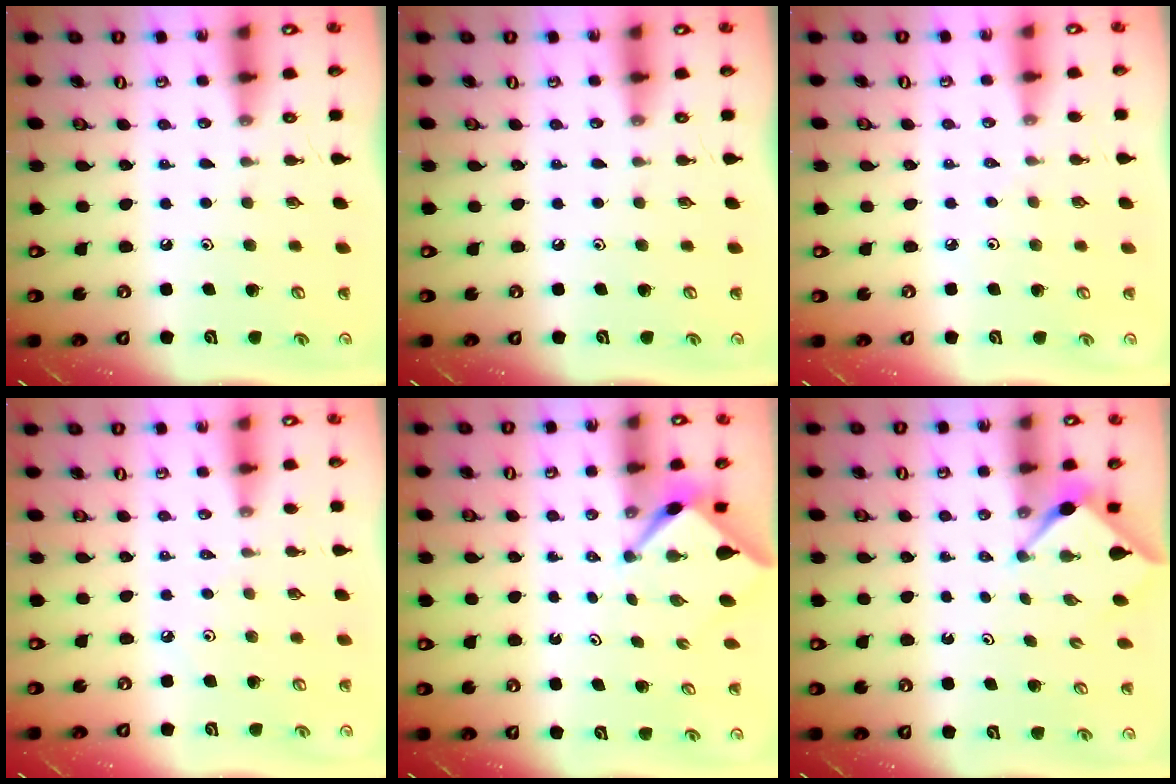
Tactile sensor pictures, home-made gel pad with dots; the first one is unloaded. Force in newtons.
{"total": 0.0}
{"total": 1.9, "press": 1.8, "slide": 0.4}
{"total": 1.1, "press": 1.1, "slide": 0.4}
{"total": 2.5, "press": 2.4, "slide": 0.4}
{"total": 3.0, "press": 2.9, "slide": 0.3}